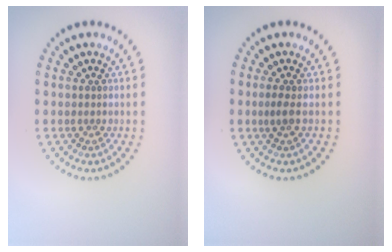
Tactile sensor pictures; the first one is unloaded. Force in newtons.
{"total": 1.1, "press": 0.9, "slide": 0.6}